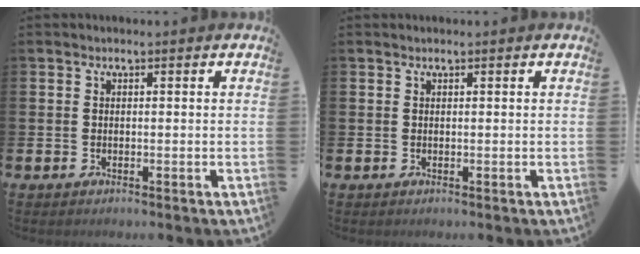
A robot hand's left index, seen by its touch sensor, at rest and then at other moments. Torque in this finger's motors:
{"motor_torque": [0.11, 0.00, -0.01, 0.01]}